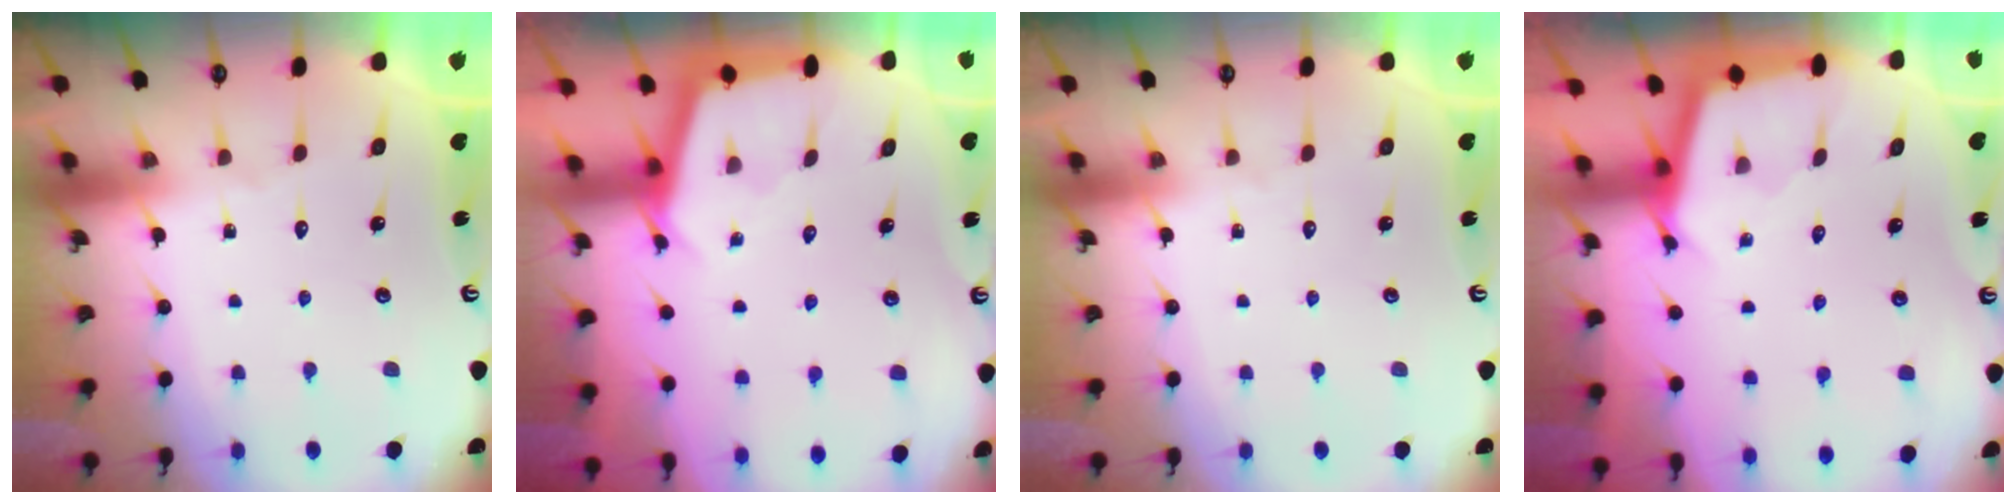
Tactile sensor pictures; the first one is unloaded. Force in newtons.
{"total": 2.9, "press": 2.9, "slide": 0.3}
{"total": 0.0}
{"total": 2.5, "press": 2.5, "slide": 0.2}